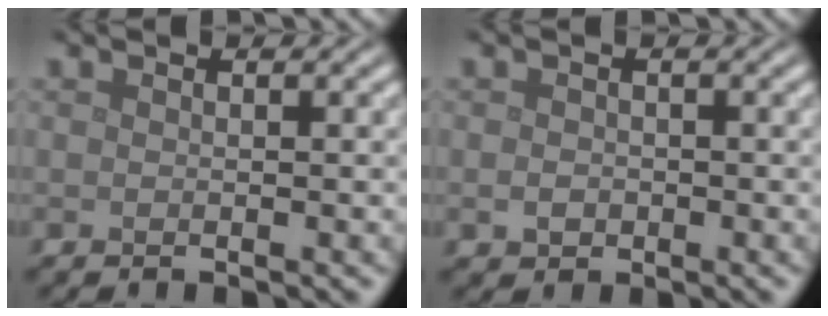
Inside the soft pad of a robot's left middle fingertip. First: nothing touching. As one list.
[{"total": 1.2, "force": [-0.3, 1.0, 0.5], "torque": [-0.008, -0.005, -0.008]}]